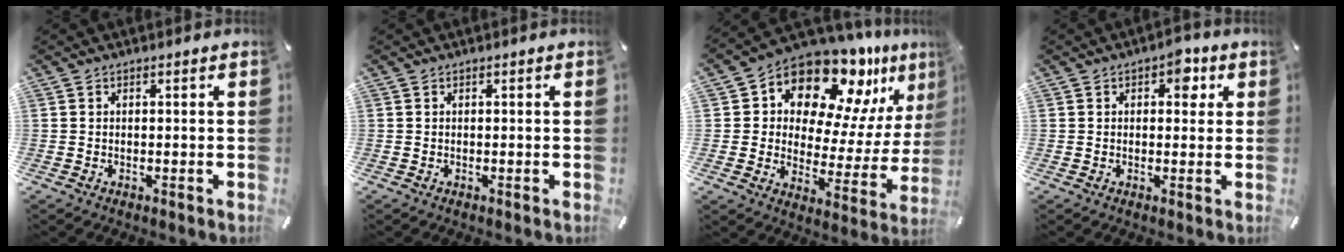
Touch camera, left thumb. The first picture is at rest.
{"total": 0.0}
{"total": 16.9, "force": [13.3, 8.0, 6.8], "torque": [-0.108, -0.121, 0.227]}
{"total": 4.9, "force": [1.7, 3.0, 3.4], "torque": [-0.025, -0.008, 0.018]}